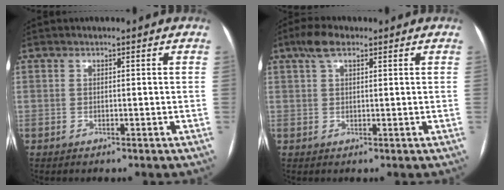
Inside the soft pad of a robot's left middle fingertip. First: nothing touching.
{"total": 4.0, "force": [2.5, 1.4, 2.9], "torque": [-0.065, 0.019, 0.048]}